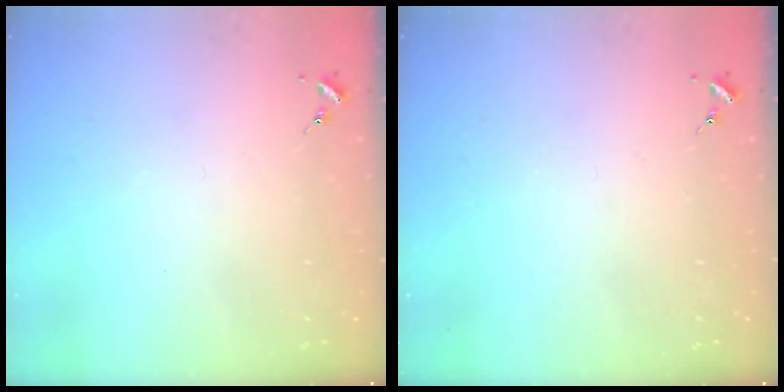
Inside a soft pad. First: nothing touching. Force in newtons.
{"total": 0.0}